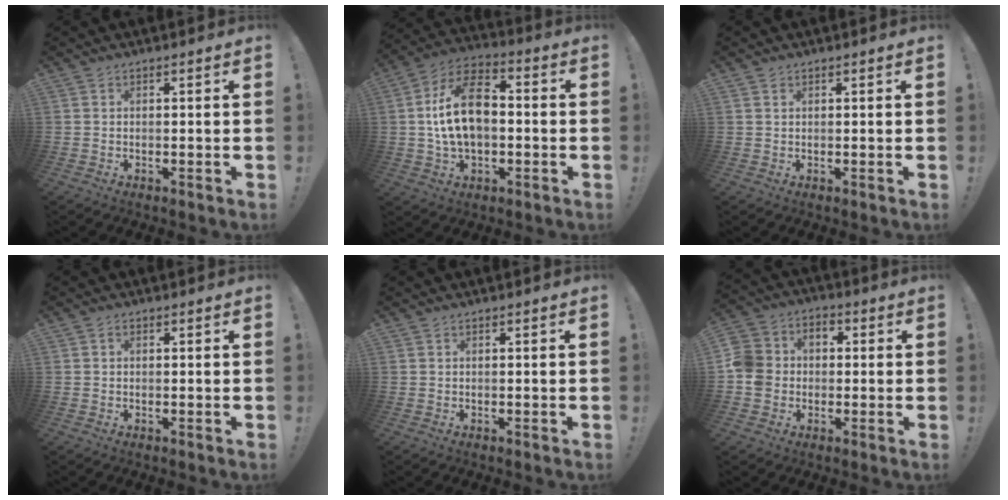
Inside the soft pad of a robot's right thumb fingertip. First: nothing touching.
{"total": 16.0, "force": [-0.1, 10.2, 12.3], "torque": [-0.208, 0.021, -0.003]}
{"total": 0.8, "force": [0.6, 0.4, 0.2], "torque": [0.000, -0.003, 0.010]}
{"total": 0.5, "force": [0.0, 0.5, 0.2], "torque": [-0.008, 0.005, 0.000]}
{"total": 0.0}
{"total": 9.3, "force": [-2.4, 8.3, 3.5], "torque": [-0.065, 0.023, -0.043]}